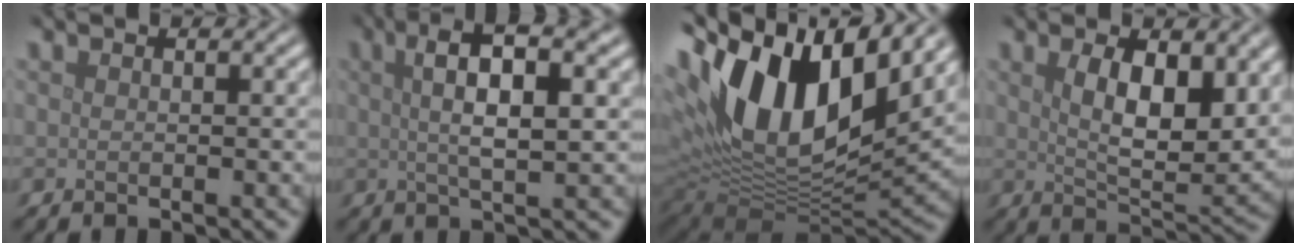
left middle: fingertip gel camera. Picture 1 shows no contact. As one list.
[{"total": 6.5, "force": [1.8, 1.7, 6.0], "torque": [-0.089, 0.010, 0.028]}, {"total": 16.1, "force": [6.5, 8.3, 12.2], "torque": [-0.237, 0.010, 0.120]}, {"total": 7.4, "force": [2.2, 3.1, 6.4], "torque": [-0.110, -0.009, 0.044]}]